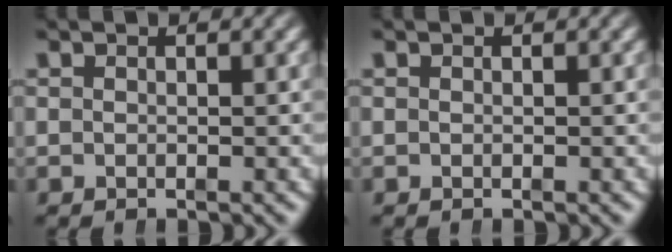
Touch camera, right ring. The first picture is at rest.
{"total": 0.0}